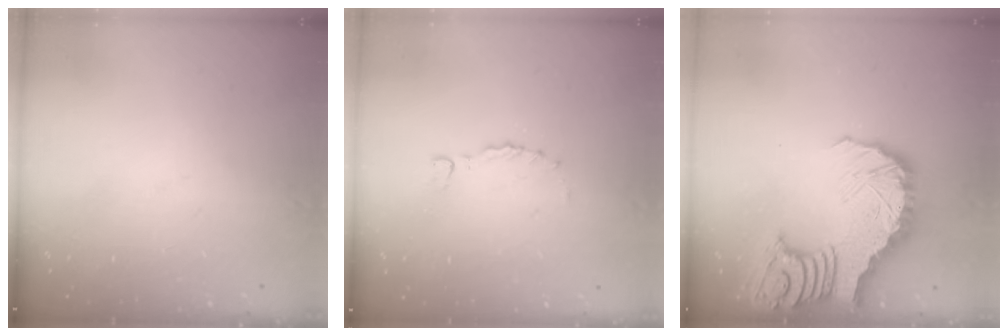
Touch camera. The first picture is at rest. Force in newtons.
{"total": 0.0}
{"total": 16.7, "press": 16.5, "slide": 2.3}